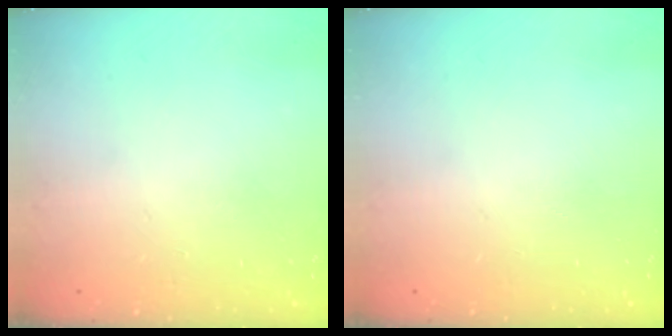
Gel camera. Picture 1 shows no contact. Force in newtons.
{"total": 0.0}